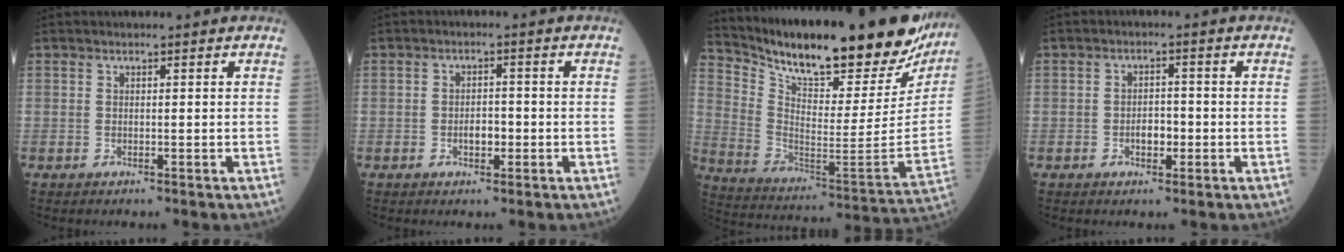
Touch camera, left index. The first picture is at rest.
{"total": 2.4, "force": [-1.0, 1.2, 1.9], "torque": [-0.028, 0.001, -0.016]}
{"total": 29.8, "force": [25.3, 6.3, 14.5], "torque": [-0.248, -0.067, 0.357]}
{"total": 2.7, "force": [-1.1, 1.5, 2.0], "torque": [-0.029, 0.002, -0.018]}